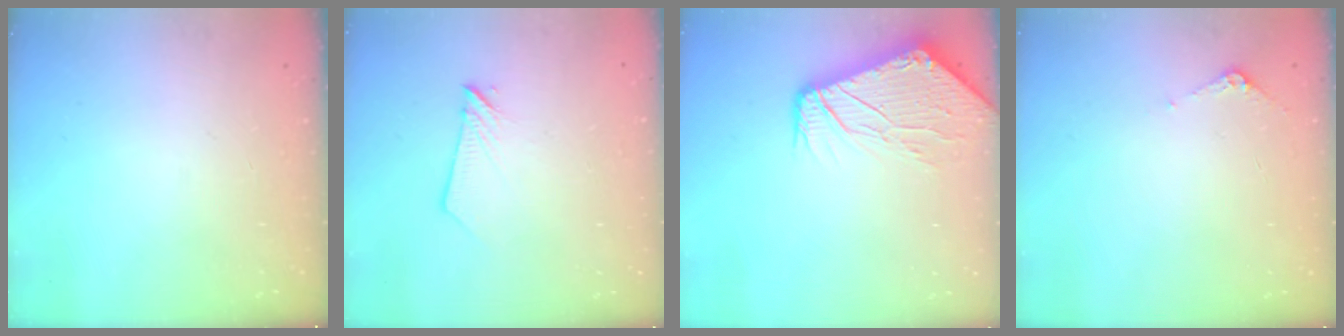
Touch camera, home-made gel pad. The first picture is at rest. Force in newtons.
{"total": 4.8, "press": 4.8, "slide": 0.5}
{"total": 12.9, "press": 12.8, "slide": 1.7}
{"total": 4.2, "press": 4.2, "slide": 0.4}